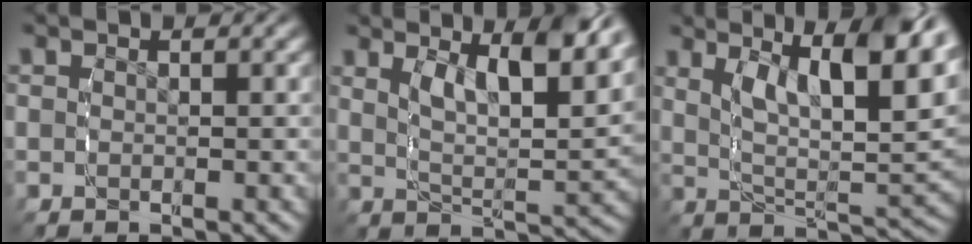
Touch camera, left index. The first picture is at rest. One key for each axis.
{"total": 7.8, "fx": 3.5, "fy": 2.7, "fz": 6.5, "tx": -0.087, "ty": -0.011, "tz": 0.058}
{"total": 11.7, "fx": 4.3, "fy": 4.8, "fz": 9.8, "tx": -0.122, "ty": 0.000, "tz": 0.066}